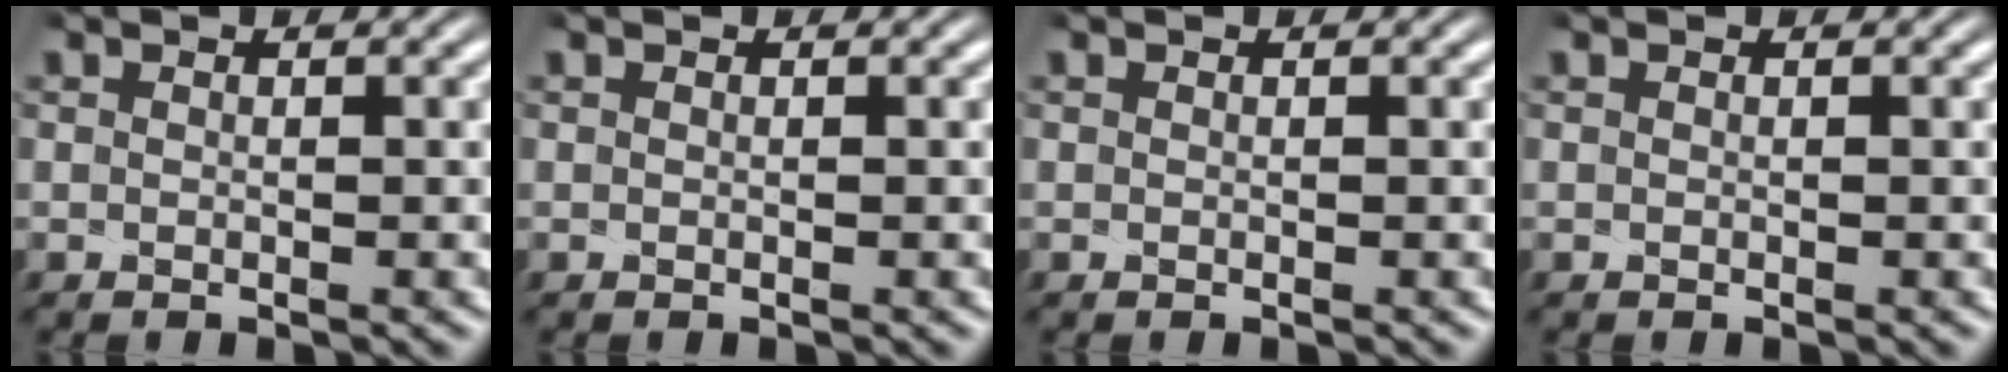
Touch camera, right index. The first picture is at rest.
{"total": 0.0}
{"total": 0.0}
{"total": 0.0}